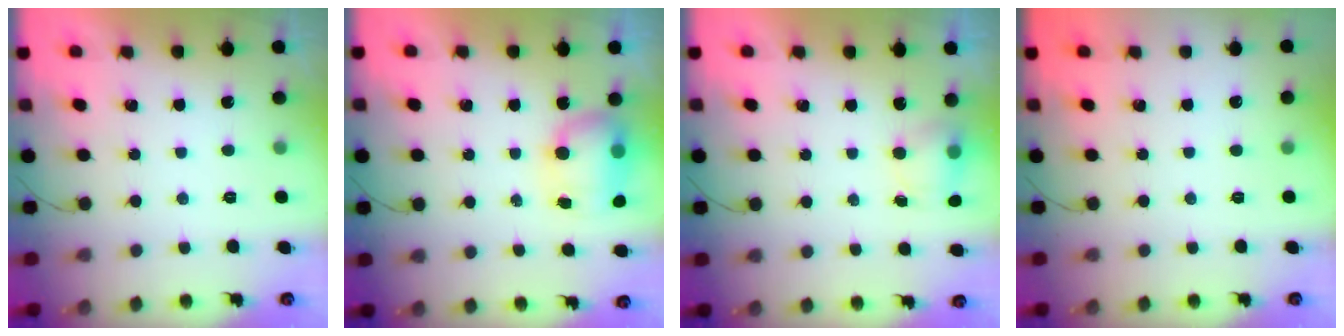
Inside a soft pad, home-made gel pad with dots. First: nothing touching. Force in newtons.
{"total": 7.8, "press": 7.6, "slide": 1.8}
{"total": 4.9, "press": 4.8, "slide": 0.7}
{"total": 0.0}